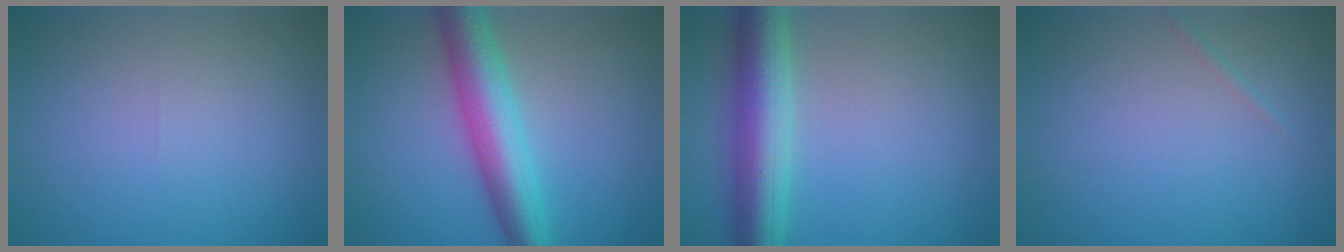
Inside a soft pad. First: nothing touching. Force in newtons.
{"total": 6.8, "press": 6.8, "slide": 0.0}
{"total": 7.1, "press": 7.1, "slide": 0.1}
{"total": 0.6, "press": 0.6, "slide": 0.0}